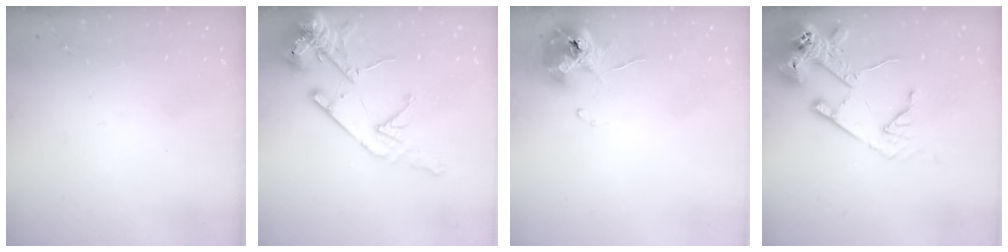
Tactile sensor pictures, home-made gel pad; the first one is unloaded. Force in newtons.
{"total": 15.7, "press": 15.5, "slide": 2.3}
{"total": 11.0, "press": 11.0, "slide": 1.1}
{"total": 16.6, "press": 16.5, "slide": 2.0}